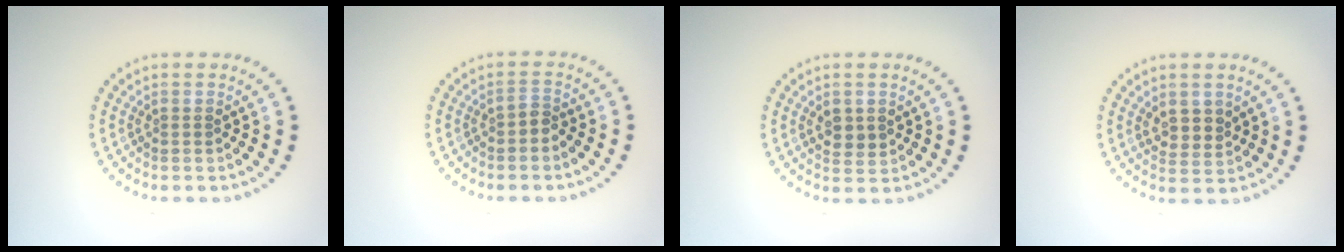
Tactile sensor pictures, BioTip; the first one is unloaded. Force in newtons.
{"total": 1.1, "press": 0.8, "slide": 0.6}
{"total": 1.8, "press": 1.8, "slide": 0.5}
{"total": 2.1, "press": 1.9, "slide": 0.9}